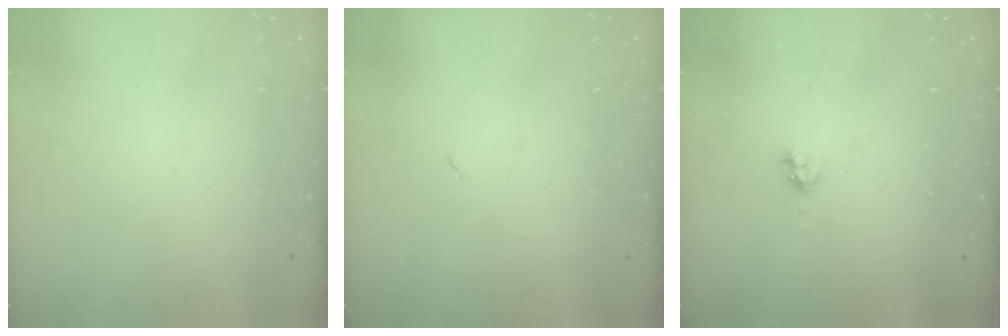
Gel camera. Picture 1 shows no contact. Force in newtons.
{"total": 2.7, "press": 2.7, "slide": 0.4}
{"total": 2.6, "press": 2.6, "slide": 0.4}